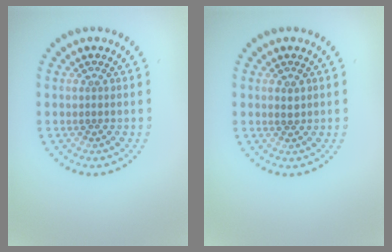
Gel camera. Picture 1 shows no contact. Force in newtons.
{"total": 1.0, "press": 1.0, "slide": 0.0}